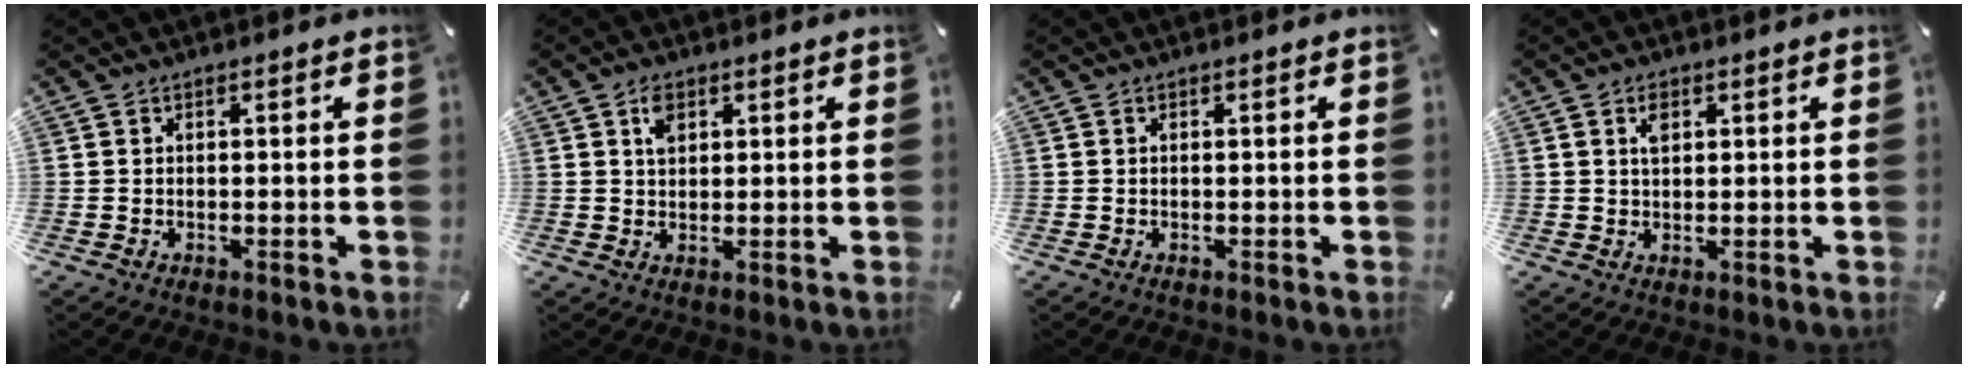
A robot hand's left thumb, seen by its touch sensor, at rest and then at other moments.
{"total": 3.4, "force": [1.6, 2.3, 2.0], "torque": [-0.029, -0.001, 0.024]}
{"total": 0.0}
{"total": 2.9, "force": [1.2, 1.6, 2.0], "torque": [-0.037, 0.002, 0.020]}